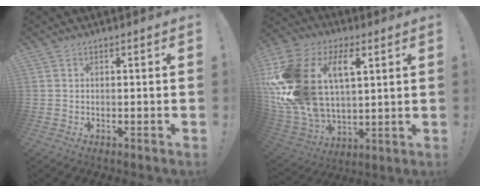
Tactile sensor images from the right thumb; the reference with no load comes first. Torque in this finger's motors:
{"motor_torque": [1.68, 1.71, 2.50, 0.27, 1.05]}